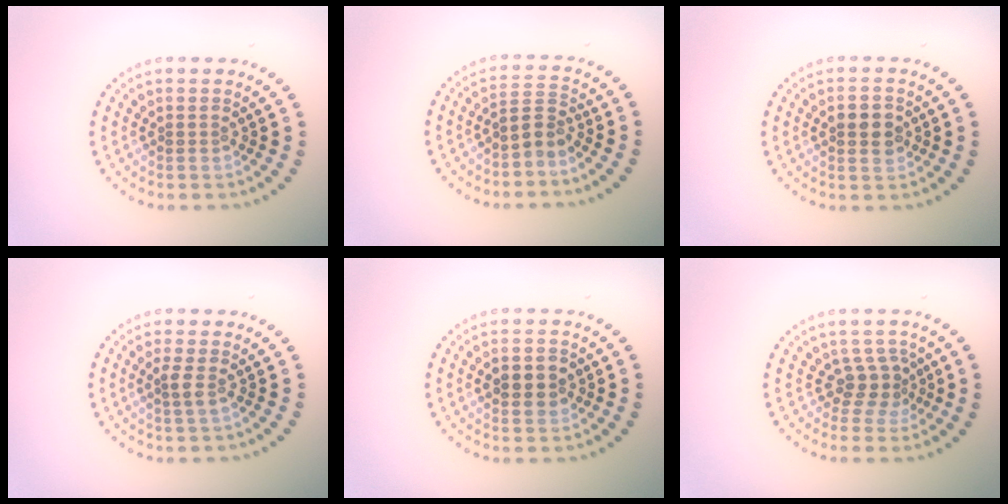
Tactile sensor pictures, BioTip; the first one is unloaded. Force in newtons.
{"total": 2.3, "press": 1.5, "slide": 1.7}
{"total": 3.0, "press": 3.0, "slide": 0.1}
{"total": 1.3, "press": 1.1, "slide": 0.8}
{"total": 2.5, "press": 2.5, "slide": 0.2}
{"total": 2.5, "press": 1.8, "slide": 1.7}